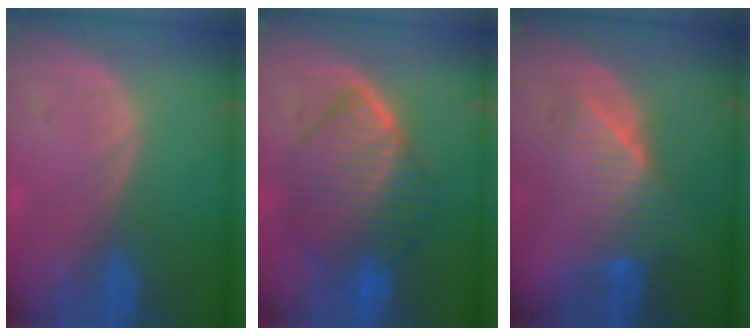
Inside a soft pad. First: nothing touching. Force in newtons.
{"total": 10.2, "press": 10.1, "slide": 1.0}
{"total": 6.6, "press": 6.6, "slide": 0.5}